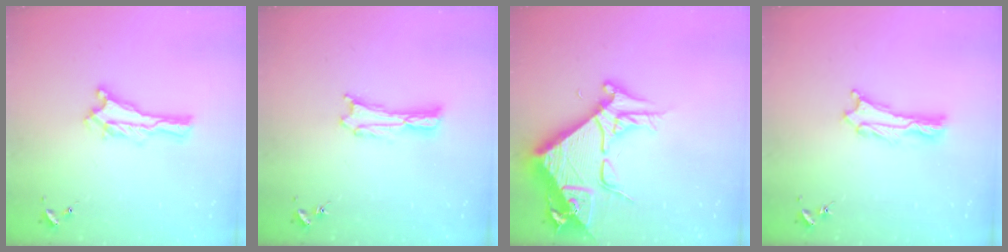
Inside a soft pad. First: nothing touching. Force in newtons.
{"total": 0.5, "press": 0.5, "slide": 0.2}
{"total": 10.5, "press": 10.5, "slide": 1.0}
{"total": 1.1, "press": 1.1, "slide": 0.2}